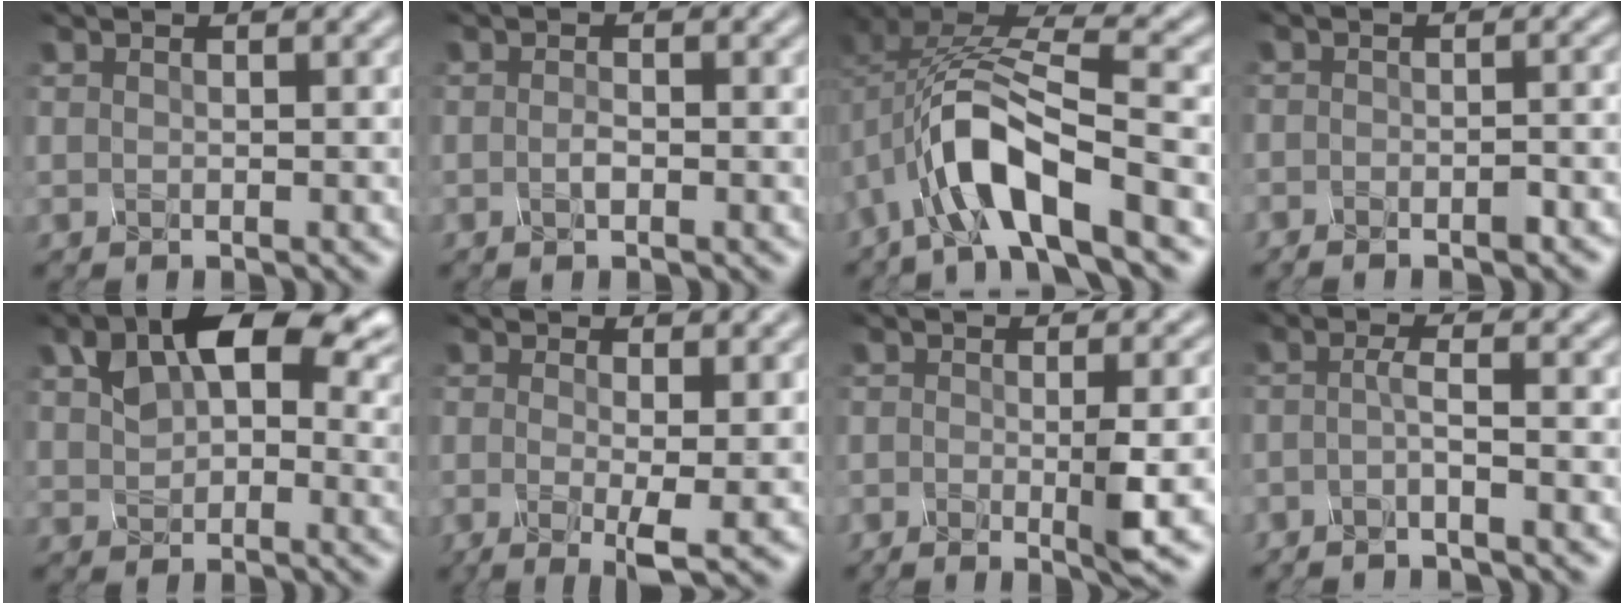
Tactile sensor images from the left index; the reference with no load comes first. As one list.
[{"total": 1.4, "force": [-1.3, -0.5, -0.1], "torque": [-0.019, 0.001, -0.001]}, {"total": 8.6, "force": [-4.2, 2.8, 6.9], "torque": [-0.161, 0.009, -0.058]}, {"total": 2.5, "force": [-2.5, -0.3, 0.3], "torque": [-0.017, -0.003, -0.020]}, {"total": 8.0, "force": [2.7, 4.7, 5.9], "torque": [-0.119, 0.016, 0.067]}, {"total": 3.6, "force": [-1.3, 0.1, 3.3], "torque": [-0.069, -0.010, -0.001]}, {"total": 3.9, "force": [-1.8, 0.1, 3.4], "torque": [-0.064, -0.009, -0.010]}, {"total": 2.4, "force": [-2.1, -0.2, 1.2], "torque": [-0.028, -0.002, -0.026]}]